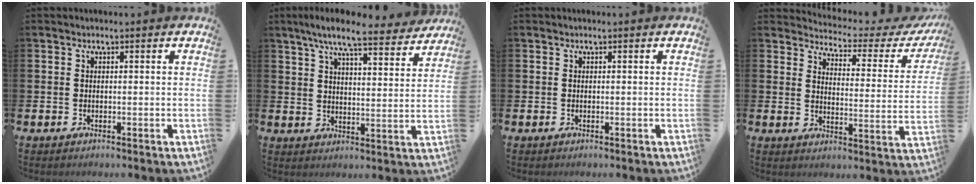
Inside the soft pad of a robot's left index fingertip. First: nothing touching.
{"total": 8.6, "force": [7.6, 1.1, 3.7], "torque": [-0.078, -0.041, 0.131]}
{"total": 0.0}
{"total": 3.4, "force": [3.1, 1.0, 0.9], "torque": [-0.036, -0.033, 0.043]}